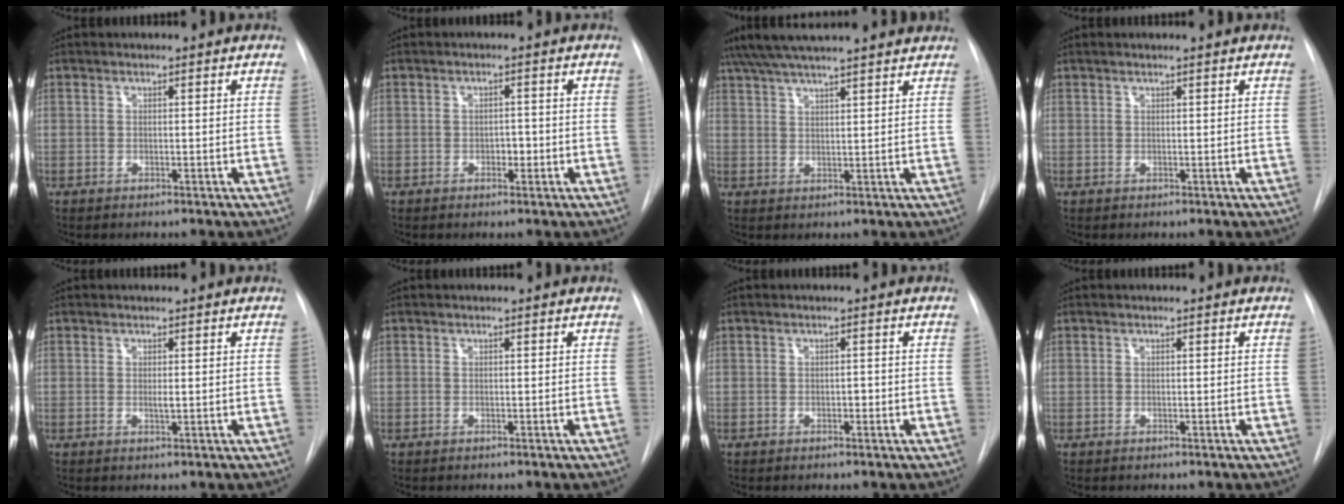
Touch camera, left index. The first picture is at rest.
{"total": 1.5, "force": [-0.5, 1.0, 1.0], "torque": [-0.013, 0.004, -0.006]}
{"total": 16.9, "force": [15.1, 2.2, 7.1], "torque": [-0.131, 0.057, 0.221]}
{"total": 1.1, "force": [1.0, -0.1, 0.5], "torque": [-0.007, 0.015, 0.022]}
{"total": 0.7, "force": [0.2, 0.1, 0.7], "torque": [-0.016, -0.003, 0.004]}
{"total": 0.0}
{"total": 0.6, "force": [-0.2, 0.4, 0.5], "torque": [-0.006, 0.002, -0.003]}
{"total": 0.0}